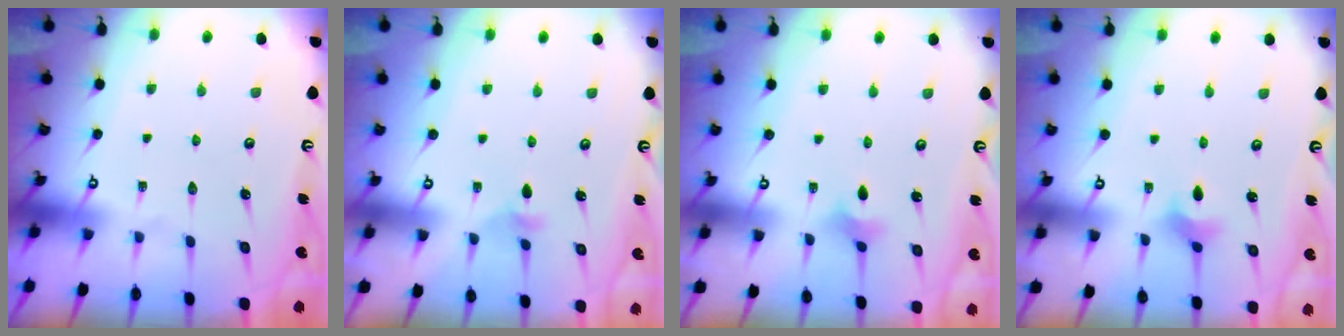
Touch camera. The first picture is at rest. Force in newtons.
{"total": 3.0, "press": 2.9, "slide": 0.8}
{"total": 2.7, "press": 2.6, "slide": 0.7}
{"total": 2.6, "press": 2.6, "slide": 0.4}